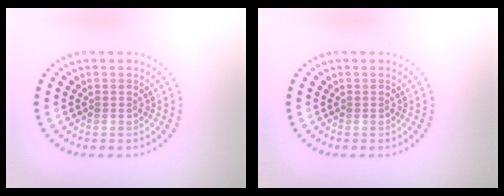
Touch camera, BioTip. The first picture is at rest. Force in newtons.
{"total": 0.0}